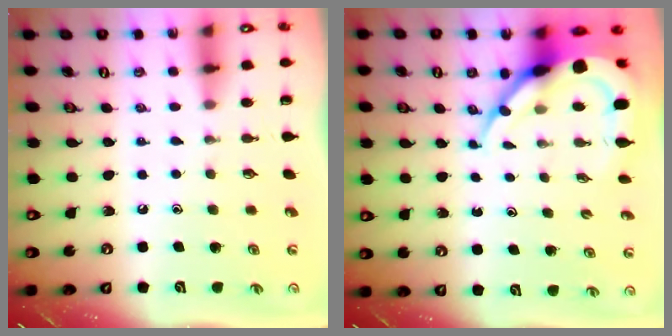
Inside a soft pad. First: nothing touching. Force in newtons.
{"total": 11.4, "press": 11.3, "slide": 1.2}